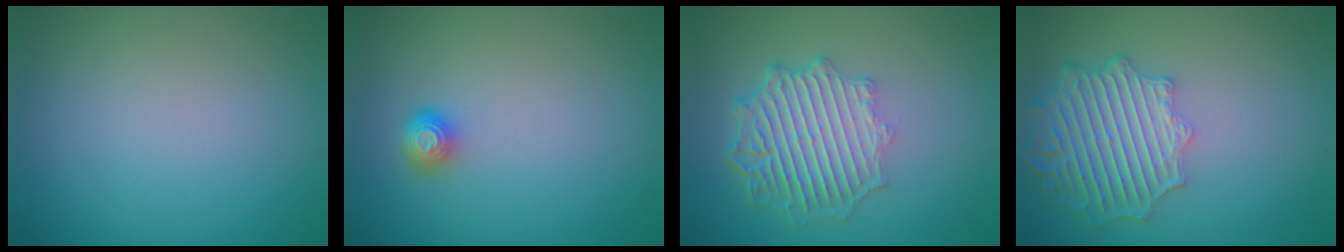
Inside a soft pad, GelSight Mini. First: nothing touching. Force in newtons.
{"total": 1.6, "press": 1.3, "slide": 0.9}
{"total": 6.3, "press": 4.7, "slide": 4.2}
{"total": 6.2, "press": 5.0, "slide": 3.7}